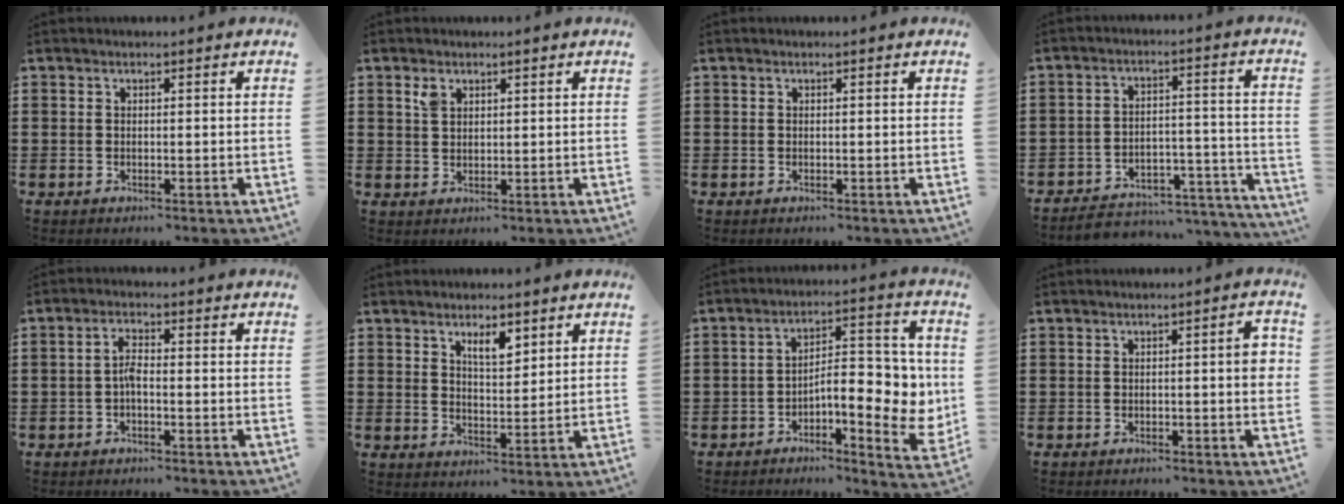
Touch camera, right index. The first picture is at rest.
{"total": 1.8, "force": [1.3, 1.0, 0.9], "torque": [-0.022, 0.002, 0.024]}
{"total": 0.0}
{"total": 4.5, "force": [-4.2, 1.2, 1.0], "torque": [-0.019, 0.007, -0.086]}
{"total": 2.6, "force": [-0.8, 0.8, 2.4], "torque": [-0.052, -0.001, -0.018]}
{"total": 3.8, "force": [2.6, 1.3, 2.5], "torque": [-0.039, -0.001, 0.042]}
{"total": 9.5, "force": [-1.2, 4.1, 8.5], "torque": [-0.110, -0.015, -0.026]}
{"total": 2.8, "force": [-0.6, 0.5, 2.7], "torque": [-0.035, -0.001, -0.014]}